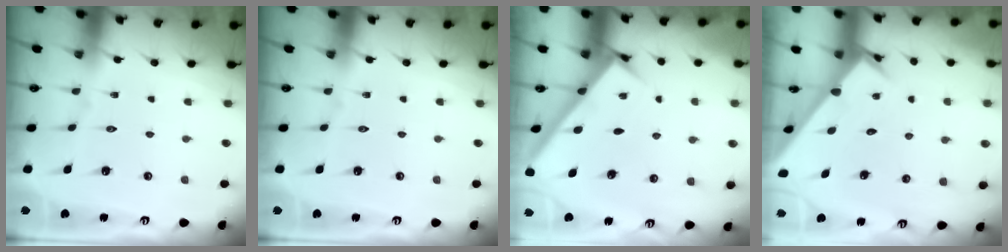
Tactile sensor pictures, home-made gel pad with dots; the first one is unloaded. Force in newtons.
{"total": 0.0}
{"total": 3.2, "press": 3.2, "slide": 0.2}
{"total": 2.7, "press": 2.7, "slide": 0.1}